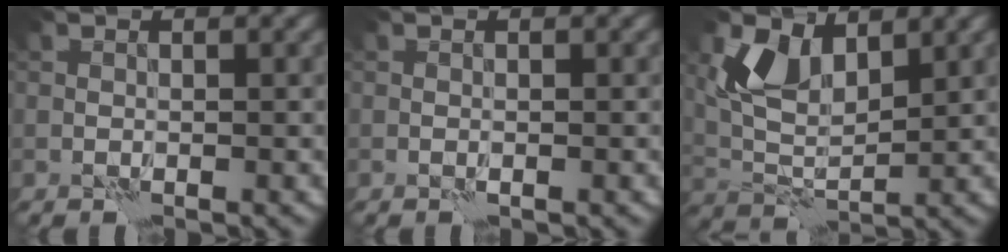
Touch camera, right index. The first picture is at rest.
{"total": 0.0}
{"total": 5.4, "force": [2.7, 2.9, 3.6], "torque": [-0.083, -0.008, 0.050]}